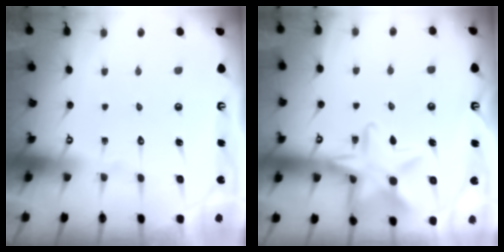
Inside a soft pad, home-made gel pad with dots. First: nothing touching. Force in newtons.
{"total": 15.6, "press": 15.6, "slide": 0.9}